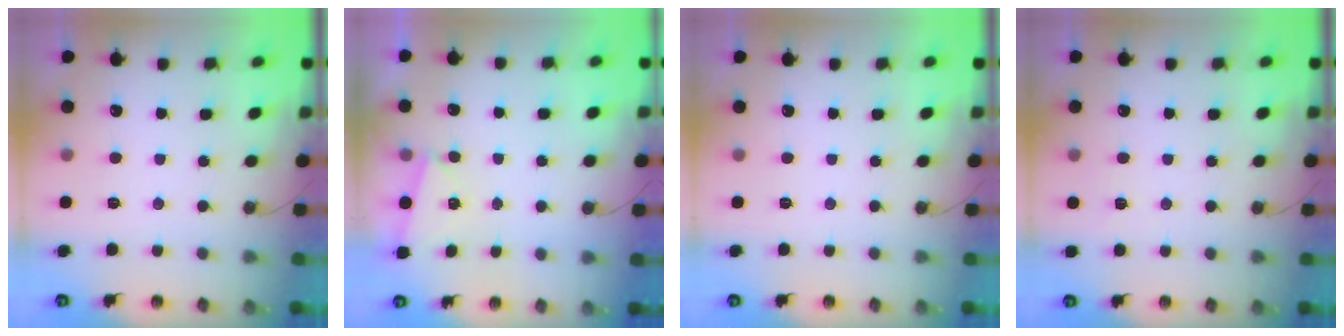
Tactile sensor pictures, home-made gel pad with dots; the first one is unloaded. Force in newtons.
{"total": 2.4, "press": 1.8, "slide": 1.7}
{"total": 0.0}
{"total": 2.7, "press": 2.7, "slide": 0.5}